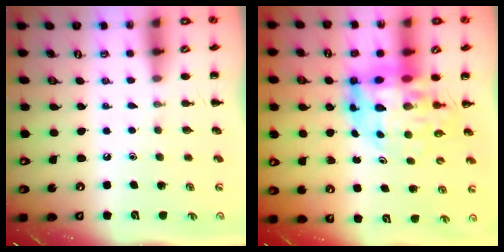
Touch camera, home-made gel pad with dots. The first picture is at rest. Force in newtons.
{"total": 13.8, "press": 13.2, "slide": 4.1}